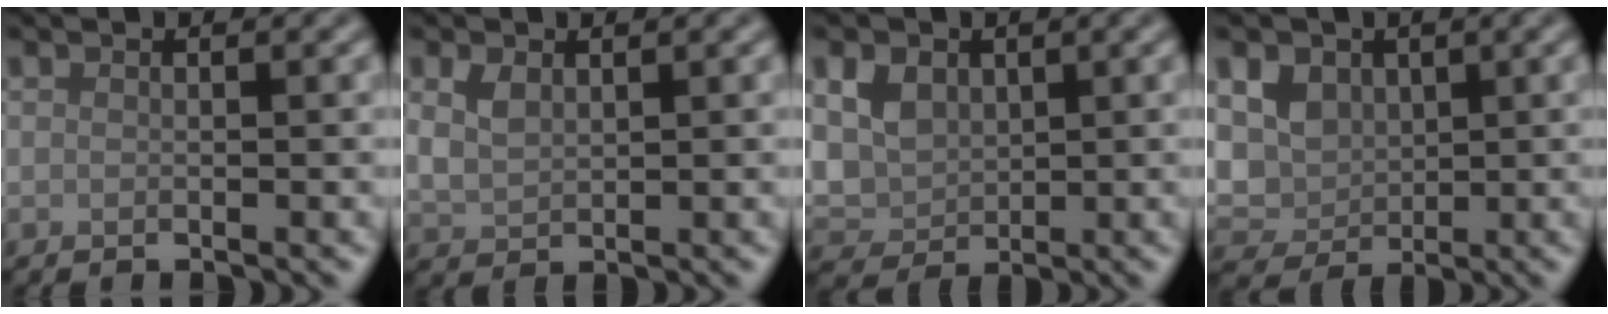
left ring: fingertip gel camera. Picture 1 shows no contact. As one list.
[{"total": 2.0, "force": [0.9, 1.3, 1.3], "torque": [-0.031, 0.000, 0.023]}, {"total": 4.3, "force": [1.0, 3.4, 2.4], "torque": [-0.052, -0.003, 0.017]}, {"total": 5.5, "force": [1.2, 4.4, 3.0], "torque": [-0.064, 0.006, 0.018]}]